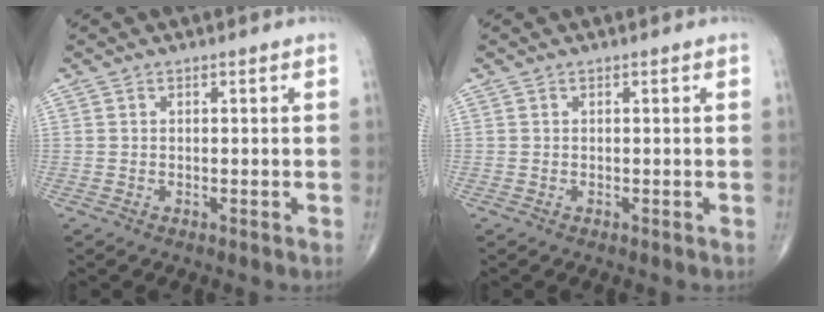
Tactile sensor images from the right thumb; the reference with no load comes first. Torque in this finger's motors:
{"motor_torque": [-0.27, 0.27, 0.01, -0.01, 0.00]}